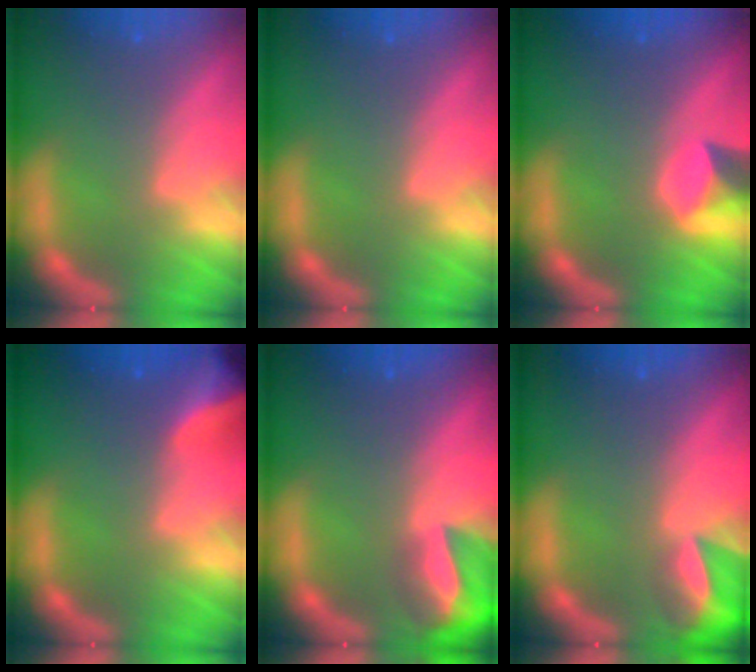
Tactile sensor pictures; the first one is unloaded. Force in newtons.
{"total": 0.0}
{"total": 3.0}
{"total": 6.5}
{"total": 7.9}
{"total": 6.0}